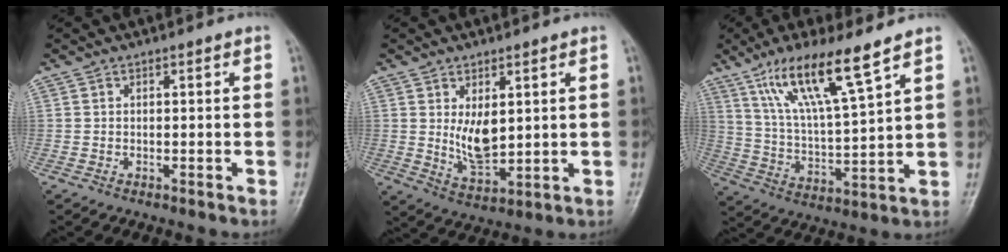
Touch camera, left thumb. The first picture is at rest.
{"total": 7.2, "force": [1.6, 3.7, 6.0], "torque": [-0.090, -0.024, 0.042]}
{"total": 14.5, "force": [9.1, 2.2, 11.0], "torque": [-0.203, -0.038, 0.181]}